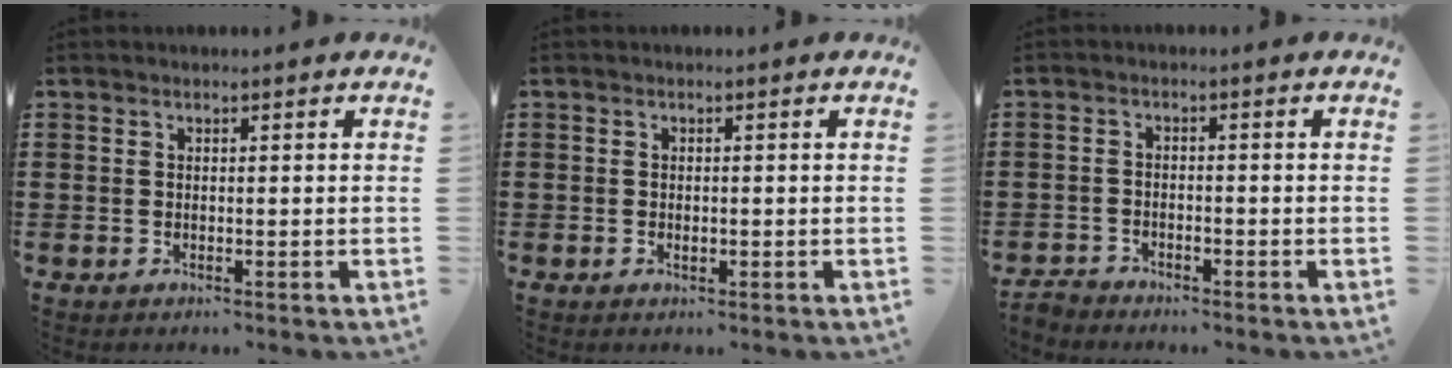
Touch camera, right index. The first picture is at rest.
{"total": 0.6, "force": [-0.2, 0.4, 0.4], "torque": [-0.008, -0.002, -0.004]}
{"total": 2.0, "force": [-2.0, 0.5, -0.1], "torque": [-0.005, 0.002, -0.043]}